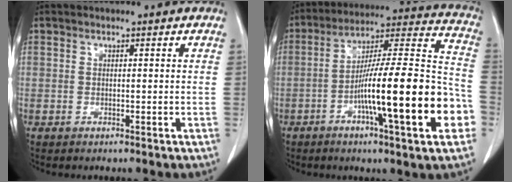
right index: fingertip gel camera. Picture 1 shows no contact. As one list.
[{"total": 22.4, "force": [-6.9, 1.8, 21.3], "torque": [-0.287, 0.010, -0.107]}]